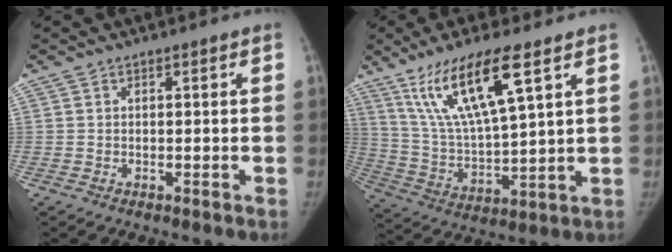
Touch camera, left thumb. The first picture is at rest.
{"total": 16.1, "force": [8.8, 3.2, 13.2], "torque": [-0.259, -0.035, 0.179]}